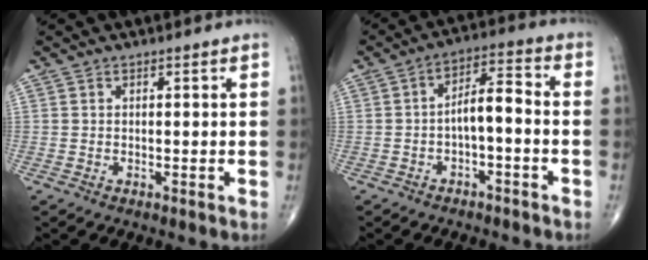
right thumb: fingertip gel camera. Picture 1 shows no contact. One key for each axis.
{"total": 6.3, "fx": -1.5, "fy": 1.8, "fz": 5.9, "tx": -0.100, "ty": 0.042, "tz": -0.028}